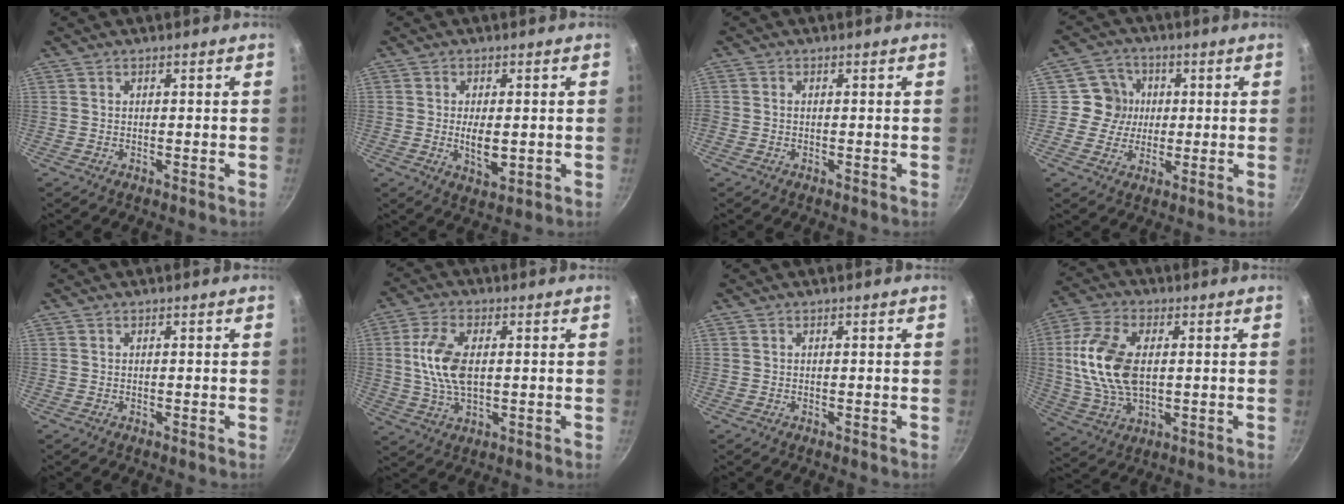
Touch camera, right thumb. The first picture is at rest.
{"total": 5.5, "force": [-0.5, 2.6, 4.8], "torque": [-0.078, -0.010, -0.004]}
{"total": 0.6, "force": [-0.2, 0.5, 0.4], "torque": [-0.005, 0.002, -0.004]}
{"total": 7.5, "force": [0.5, 7.3, 1.7], "torque": [0.015, 0.013, 0.001]}
{"total": 0.0}
{"total": 10.4, "force": [1.1, 5.4, 8.8], "torque": [-0.188, 0.000, 0.024]}
{"total": 0.0}
{"total": 15.1, "force": [1.3, 8.4, 12.5], "torque": [-0.261, 0.000, 0.028]}